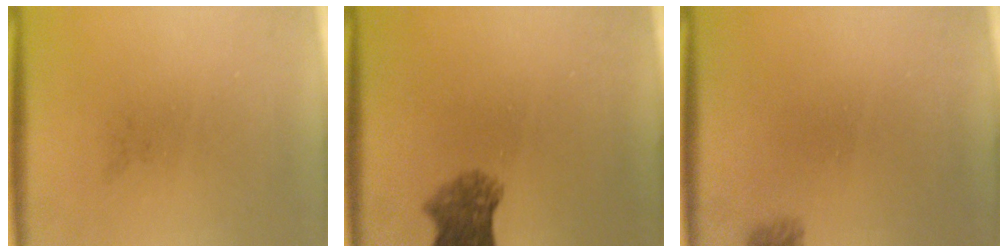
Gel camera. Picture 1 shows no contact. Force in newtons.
{"total": 5.3}
{"total": 1.6}